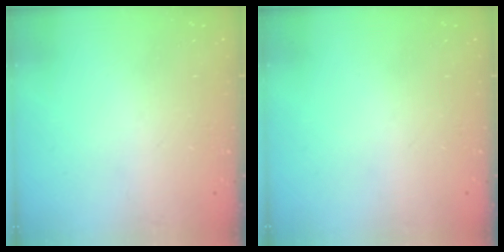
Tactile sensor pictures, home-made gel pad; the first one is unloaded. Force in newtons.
{"total": 0.0}